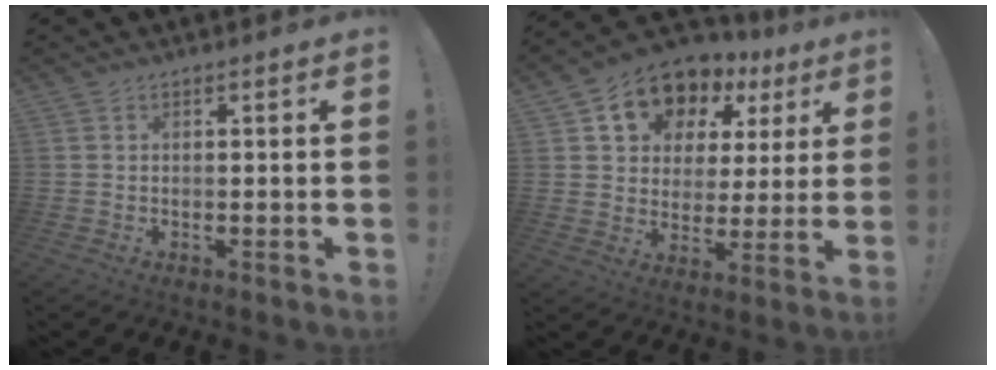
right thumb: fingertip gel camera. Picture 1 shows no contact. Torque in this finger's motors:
{"motor_torque": [0.56, 2.93, 0.56, -0.14, 0.03]}